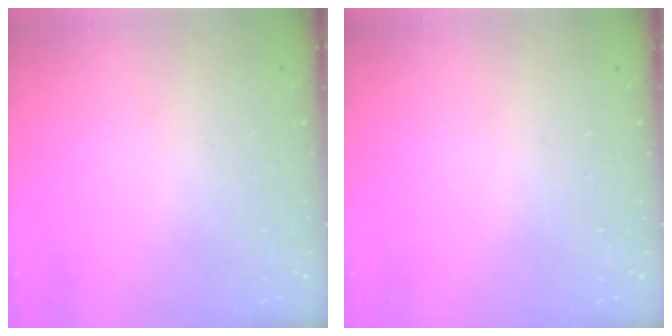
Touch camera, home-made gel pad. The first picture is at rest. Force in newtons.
{"total": 0.0}